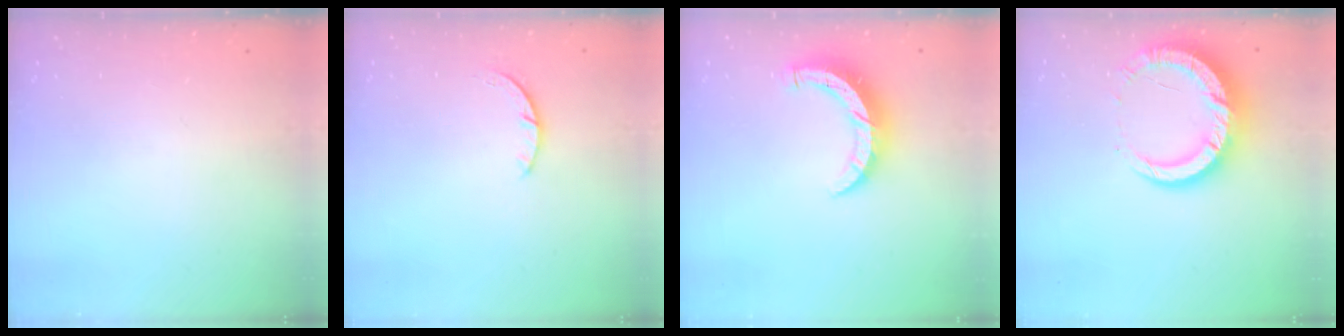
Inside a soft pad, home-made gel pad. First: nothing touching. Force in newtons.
{"total": 2.4, "press": 2.4, "slide": 0.3}
{"total": 8.3, "press": 8.3, "slide": 0.4}
{"total": 14.0, "press": 13.9, "slide": 1.4}